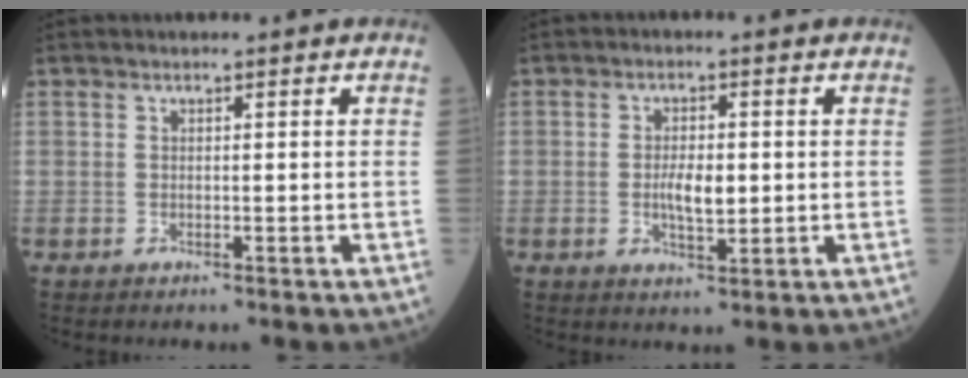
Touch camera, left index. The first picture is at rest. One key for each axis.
{"total": 4.2, "fx": -0.1, "fy": 1.5, "fz": 4.0, "tx": -0.077, "ty": -0.004, "tz": -0.001}